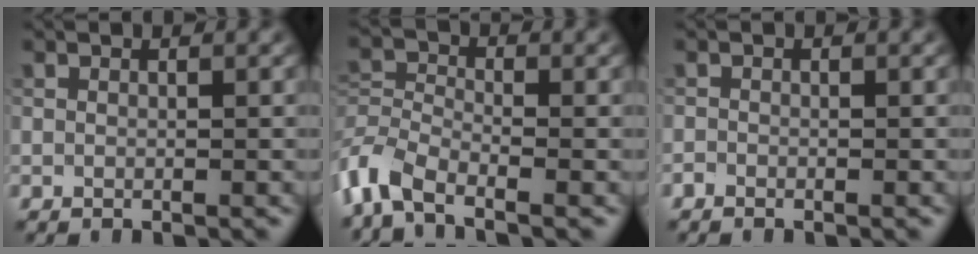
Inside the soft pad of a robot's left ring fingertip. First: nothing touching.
{"total": 5.0, "force": [-3.8, 1.9, 2.7], "torque": [-0.064, -0.005, -0.088]}
{"total": 0.5, "force": [-0.5, 0.2, 0.0], "torque": [0.001, -0.002, -0.011]}